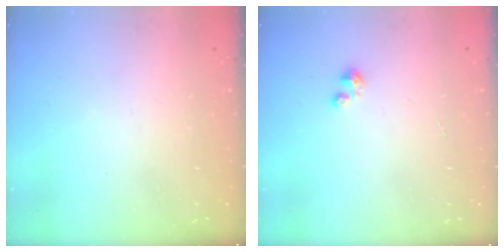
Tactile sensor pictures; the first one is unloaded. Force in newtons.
{"total": 1.6, "press": 1.6, "slide": 0.2}